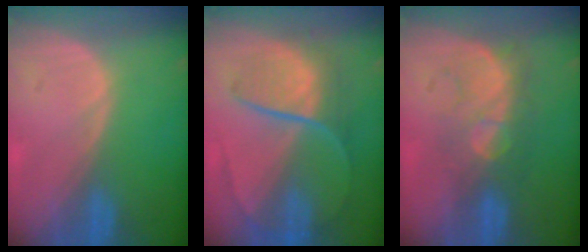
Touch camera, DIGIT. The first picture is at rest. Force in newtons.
{"total": 8.7, "press": 7.5, "slide": 4.5}
{"total": 7.8, "press": 7.2, "slide": 3.1}